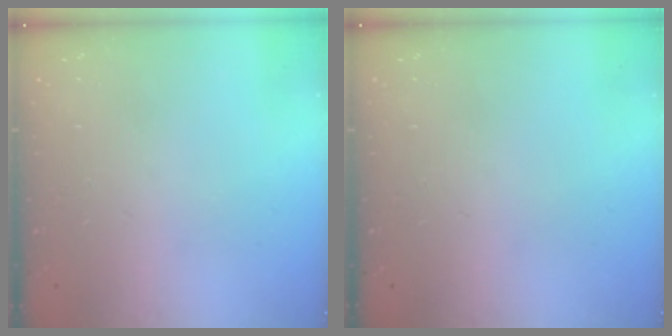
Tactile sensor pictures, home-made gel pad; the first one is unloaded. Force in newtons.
{"total": 0.0}